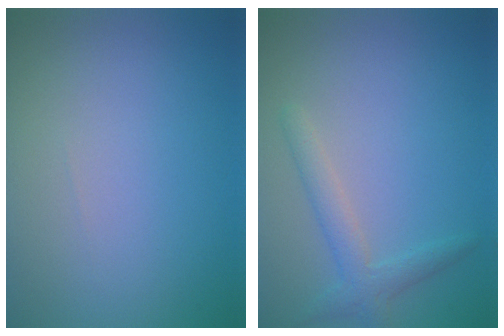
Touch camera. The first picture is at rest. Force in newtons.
{"total": 2.3, "press": 2.3, "slide": 0.1}